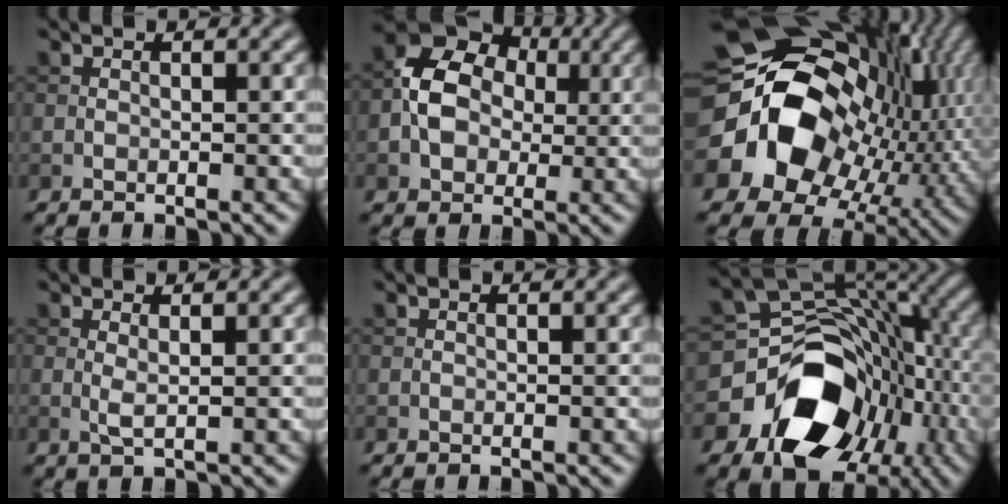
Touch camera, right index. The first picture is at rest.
{"total": 7.4, "force": [0.0, 6.1, 4.3], "torque": [-0.070, 0.008, -0.011]}
{"total": 21.4, "force": [0.8, 17.2, 12.6], "torque": [-0.257, -0.034, 0.021]}
{"total": 1.2, "force": [0.3, 0.2, 1.2], "torque": [-0.026, 0.000, 0.004]}
{"total": 0.0}
{"total": 14.6, "force": [-6.2, 10.8, 7.7], "torque": [-0.122, -0.019, -0.098]}